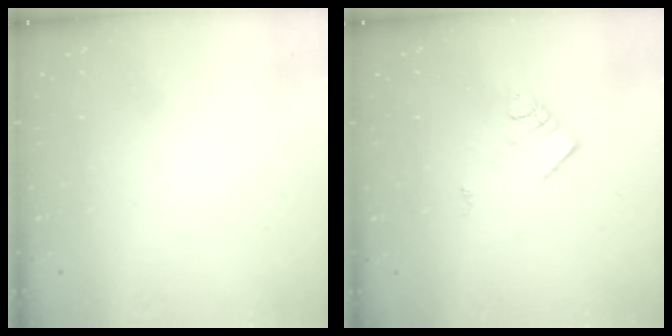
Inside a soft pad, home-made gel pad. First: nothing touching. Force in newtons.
{"total": 6.9, "press": 6.9, "slide": 0.3}